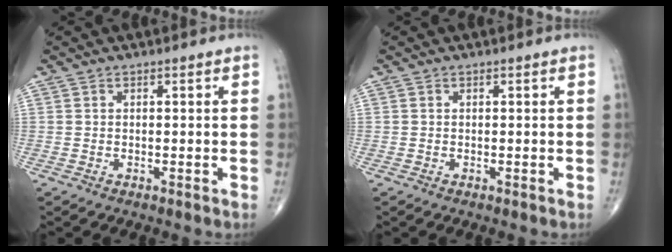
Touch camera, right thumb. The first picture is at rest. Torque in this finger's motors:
{"motor_torque": [0.11, -0.01, 0.19, -0.01, -0.06]}